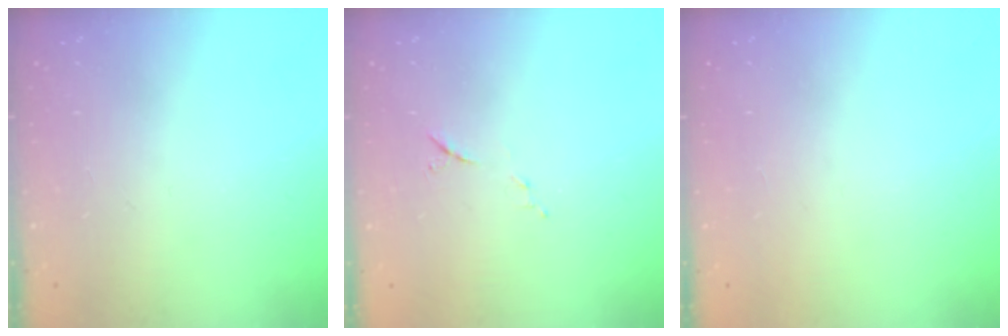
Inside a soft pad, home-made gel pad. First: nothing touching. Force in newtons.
{"total": 6.4, "press": 6.3, "slide": 1.3}
{"total": 1.5, "press": 1.5, "slide": 0.1}